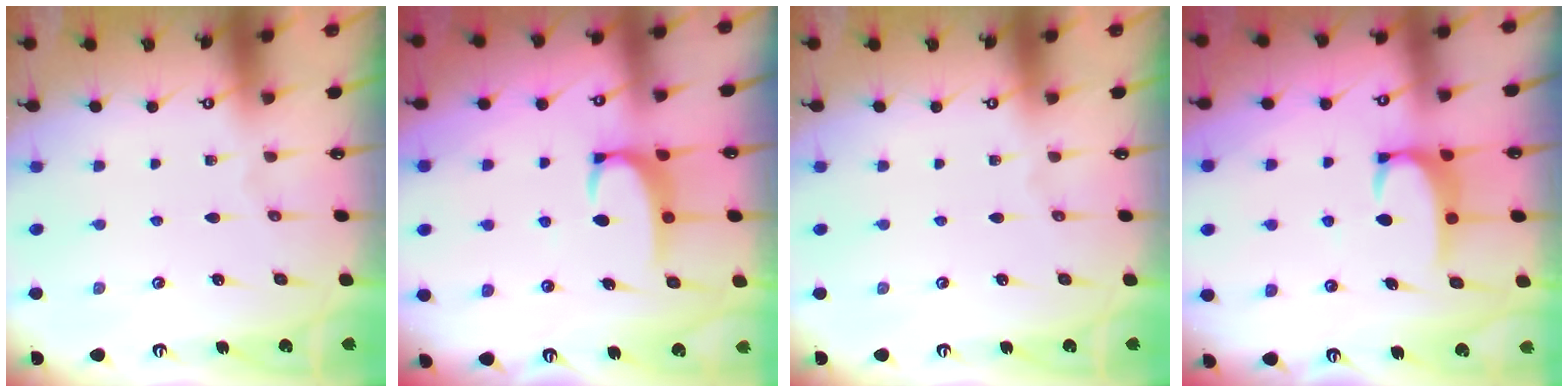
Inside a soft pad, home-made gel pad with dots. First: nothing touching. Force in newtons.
{"total": 3.0, "press": 3.0, "slide": 0.4}
{"total": 0.0}
{"total": 2.8, "press": 2.8, "slide": 0.3}